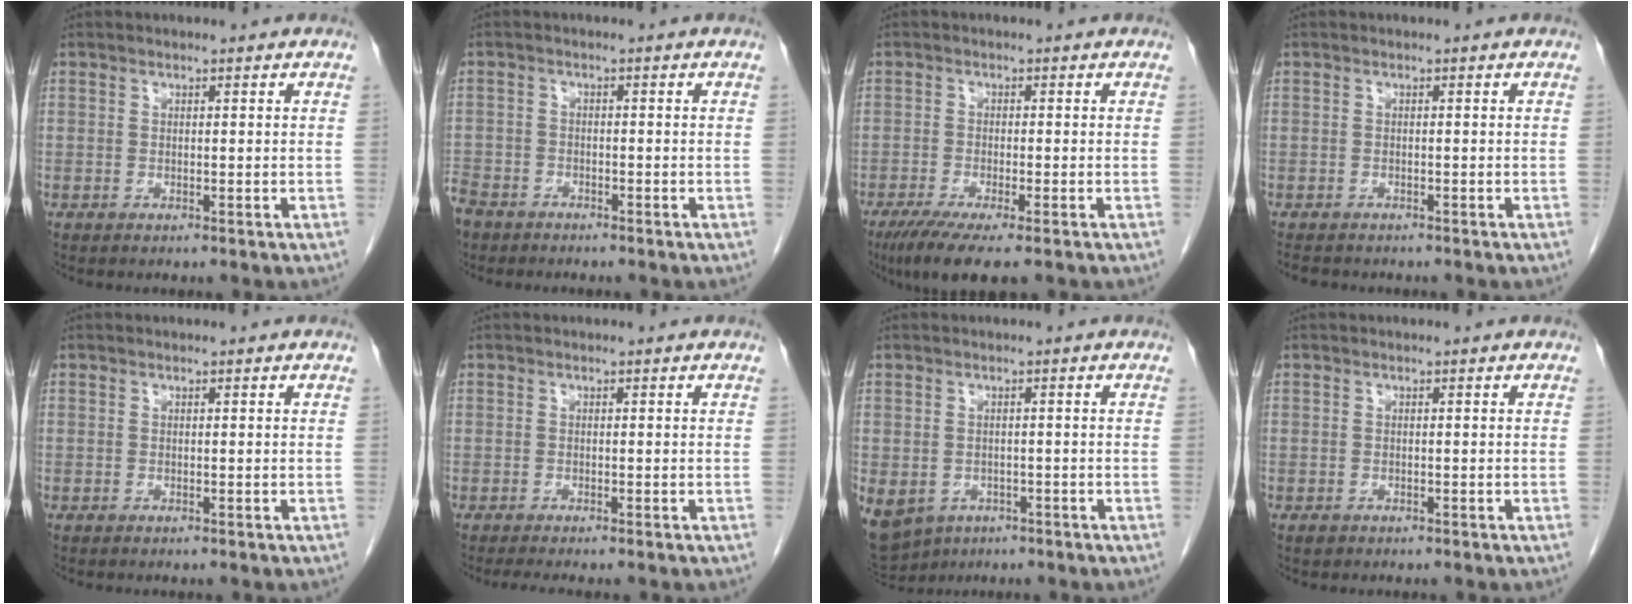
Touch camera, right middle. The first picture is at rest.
{"total": 6.7, "force": [-5.1, 3.9, 1.8], "torque": [-0.054, -0.008, -0.095]}
{"total": 7.0, "force": [-4.7, 0.7, 5.1], "torque": [-0.084, -0.019, -0.077]}
{"total": 3.0, "force": [-2.6, 1.0, 1.2], "torque": [-0.022, -0.008, -0.035]}
{"total": 0.0}
{"total": 1.9, "force": [-1.5, -0.2, 1.1], "torque": [-0.021, -0.007, -0.026]}
{"total": 16.4, "force": [-7.6, 12.9, 6.6], "torque": [-0.215, -0.013, -0.096]}
{"total": 0.7, "force": [-0.4, 0.5, 0.2], "torque": [-0.005, 0.001, -0.005]}